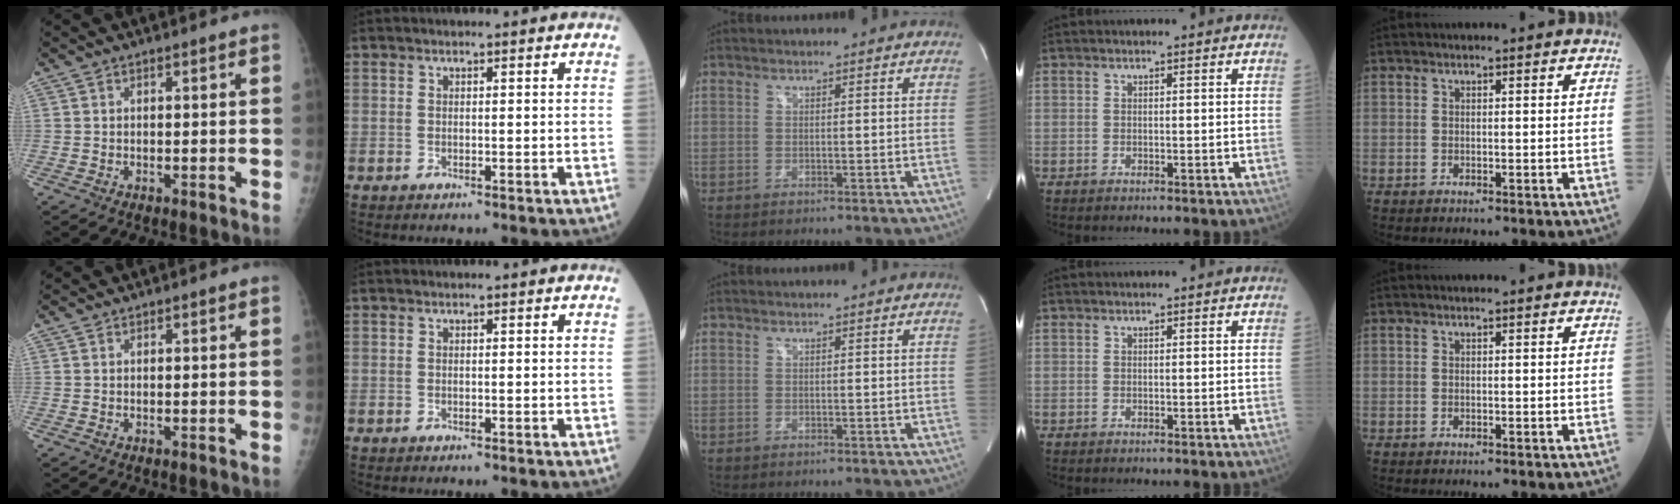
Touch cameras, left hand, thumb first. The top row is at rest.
{}